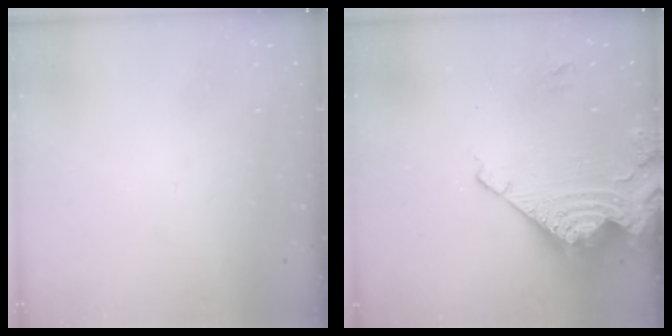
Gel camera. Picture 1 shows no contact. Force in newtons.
{"total": 13.1, "press": 13.0, "slide": 1.4}